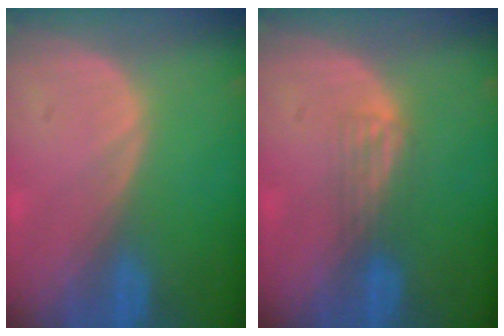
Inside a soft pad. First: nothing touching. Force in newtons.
{"total": 2.5, "press": 2.2, "slide": 1.3}